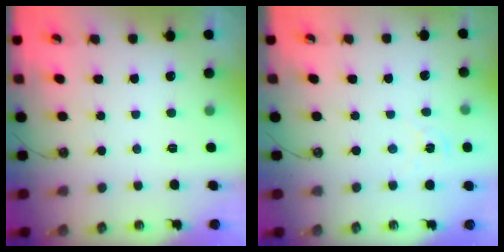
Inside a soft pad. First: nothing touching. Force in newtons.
{"total": 1.6, "press": 1.5, "slide": 0.3}